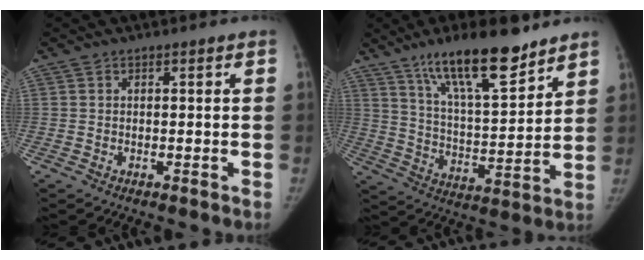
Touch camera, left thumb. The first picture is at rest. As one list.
[{"total": 17.7, "force": [12.4, 4.6, 11.7], "torque": [-0.170, -0.069, 0.215]}]